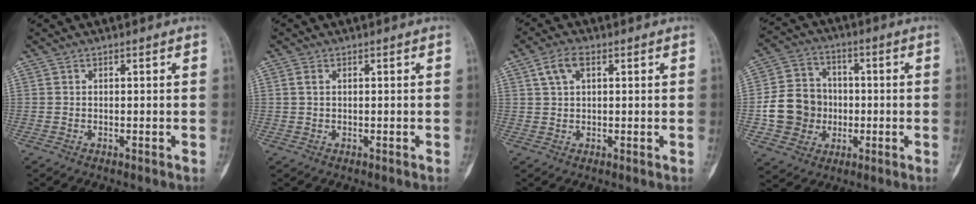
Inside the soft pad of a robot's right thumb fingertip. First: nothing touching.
{"total": 1.3, "force": [0.3, 0.8, 1.0], "torque": [-0.024, 0.001, 0.004]}
{"total": 4.3, "force": [1.7, 2.4, 3.2], "torque": [-0.061, 0.011, 0.032]}
{"total": 12.9, "force": [-1.6, 11.6, 5.3], "torque": [-0.071, 0.021, -0.028]}